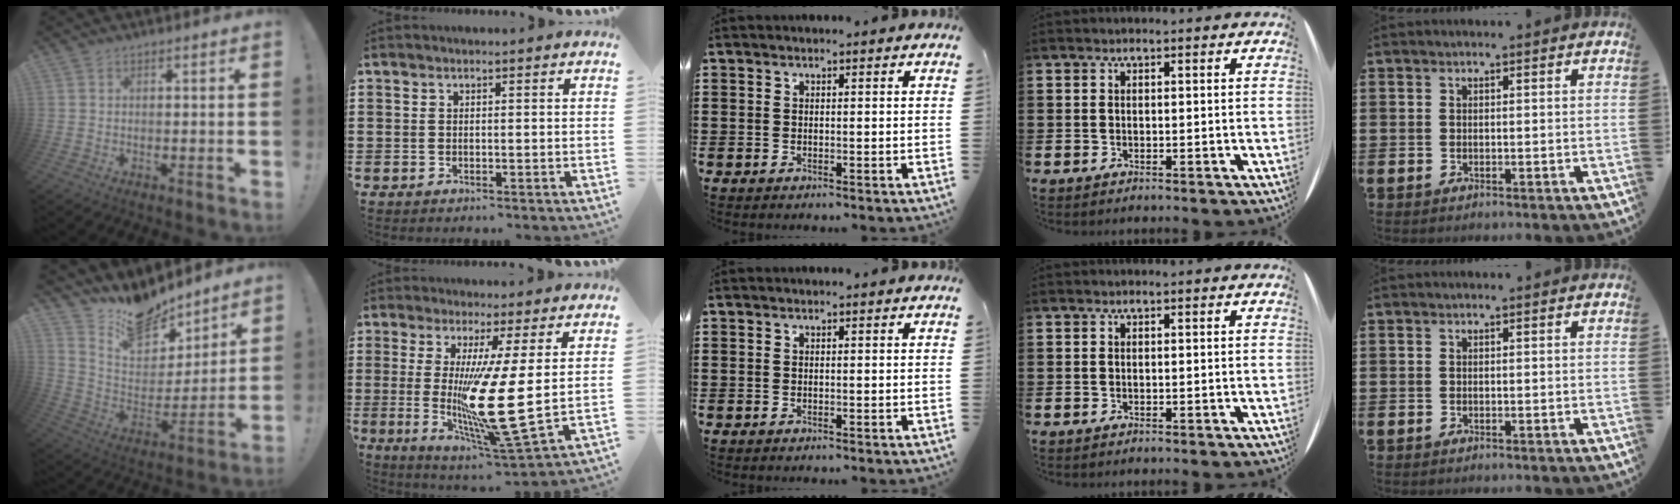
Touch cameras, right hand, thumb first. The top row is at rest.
{"thumb": {"total": 16.0, "force": [13.2, 7.6, 4.8], "torque": [-0.087, -0.105, 0.239]}, "index": {"total": 14.6, "force": [0.4, 1.2, 14.6], "torque": [-0.257, -0.042, -0.003]}}